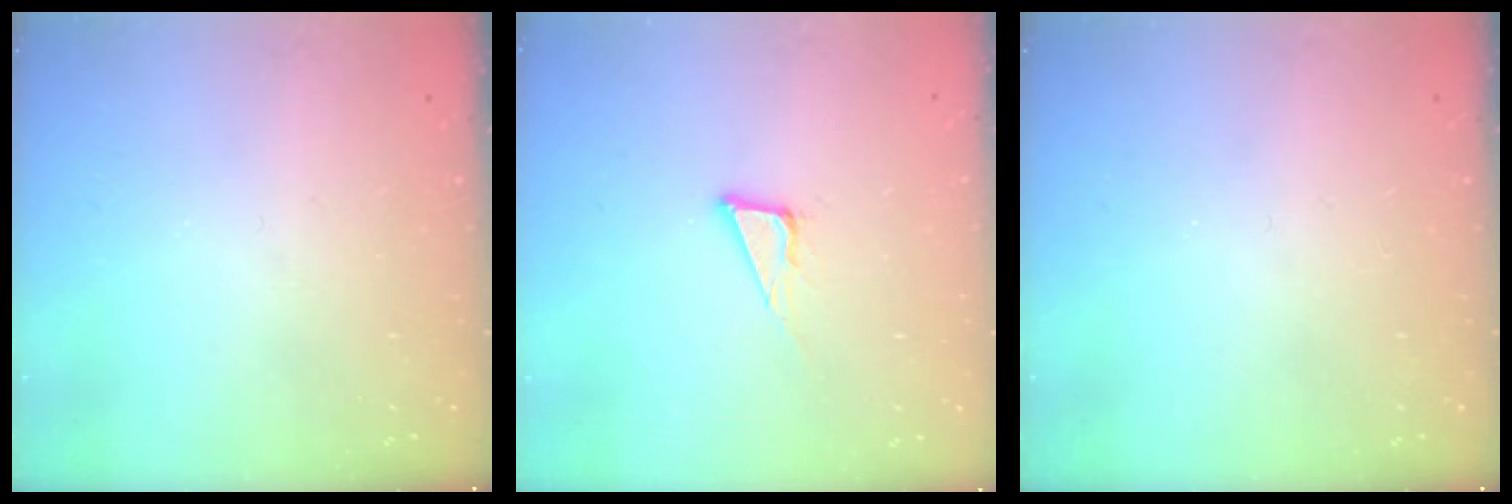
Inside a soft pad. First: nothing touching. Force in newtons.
{"total": 7.0, "press": 6.4, "slide": 2.8}
{"total": 0.0}